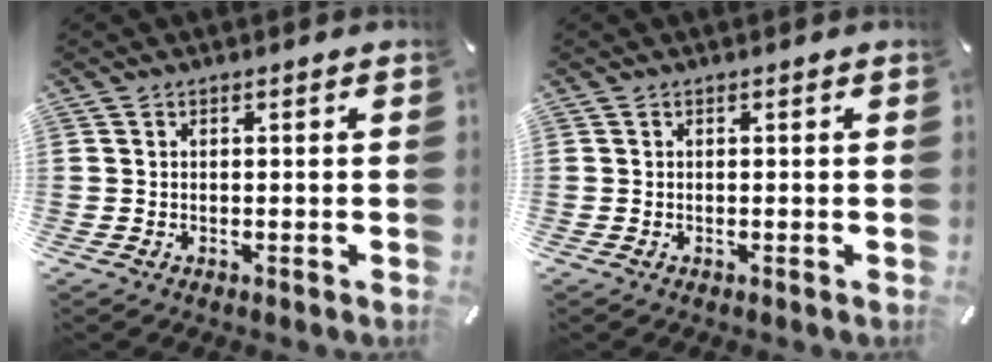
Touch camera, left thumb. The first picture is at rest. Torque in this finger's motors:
{"motor_torque": [0.00, 0.00, -0.01, 0.01, 0.00]}